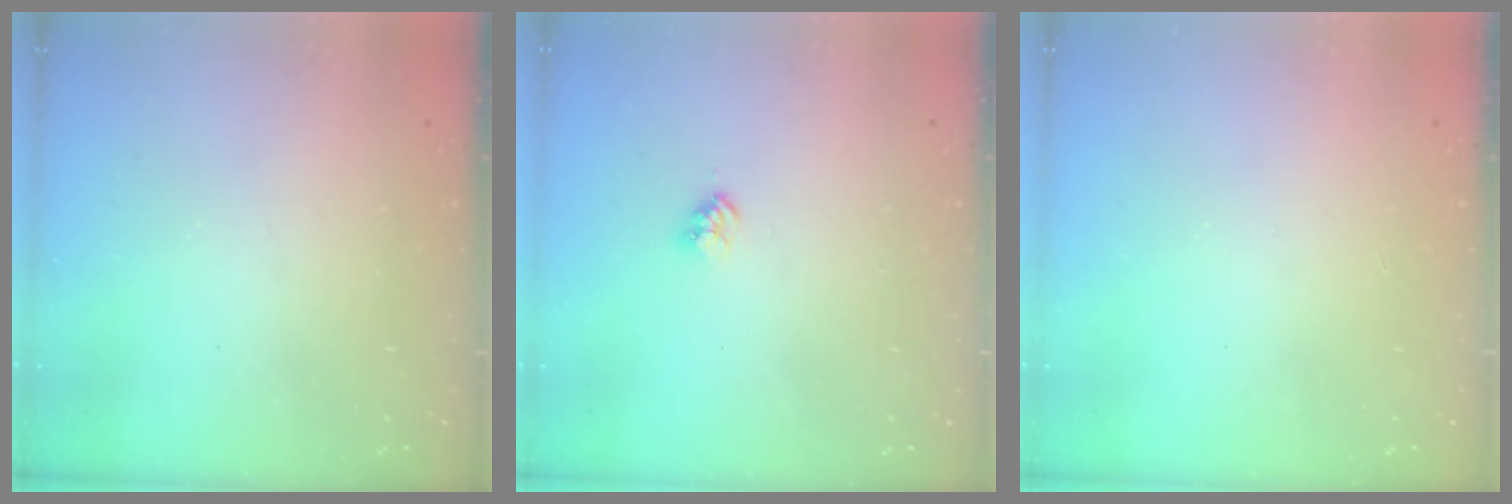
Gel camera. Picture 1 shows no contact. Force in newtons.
{"total": 2.8, "press": 2.8, "slide": 0.4}
{"total": 1.1, "press": 1.1, "slide": 0.1}